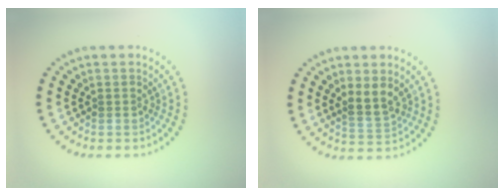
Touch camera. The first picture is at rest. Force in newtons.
{"total": 2.6, "press": 2.4, "slide": 0.9}